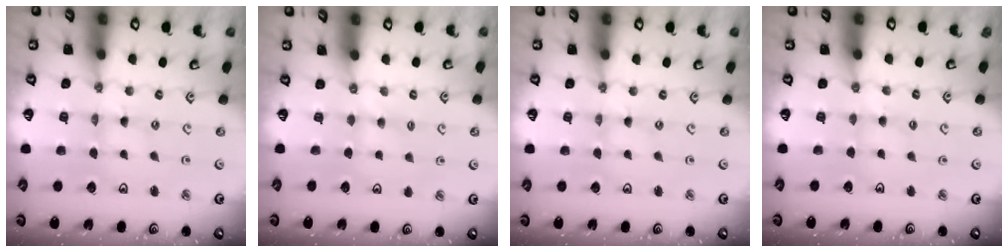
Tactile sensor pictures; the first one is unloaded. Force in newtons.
{"total": 3.6, "press": 3.6, "slide": 0.4}
{"total": 0.0}
{"total": 2.4, "press": 2.4, "slide": 0.5}